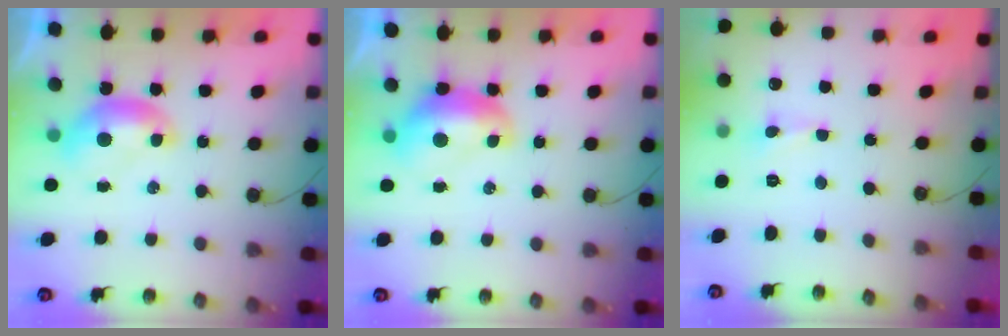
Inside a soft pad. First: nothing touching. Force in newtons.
{"total": 1.6, "press": 1.5, "slide": 0.6}
{"total": 1.3, "press": 1.1, "slide": 0.5}